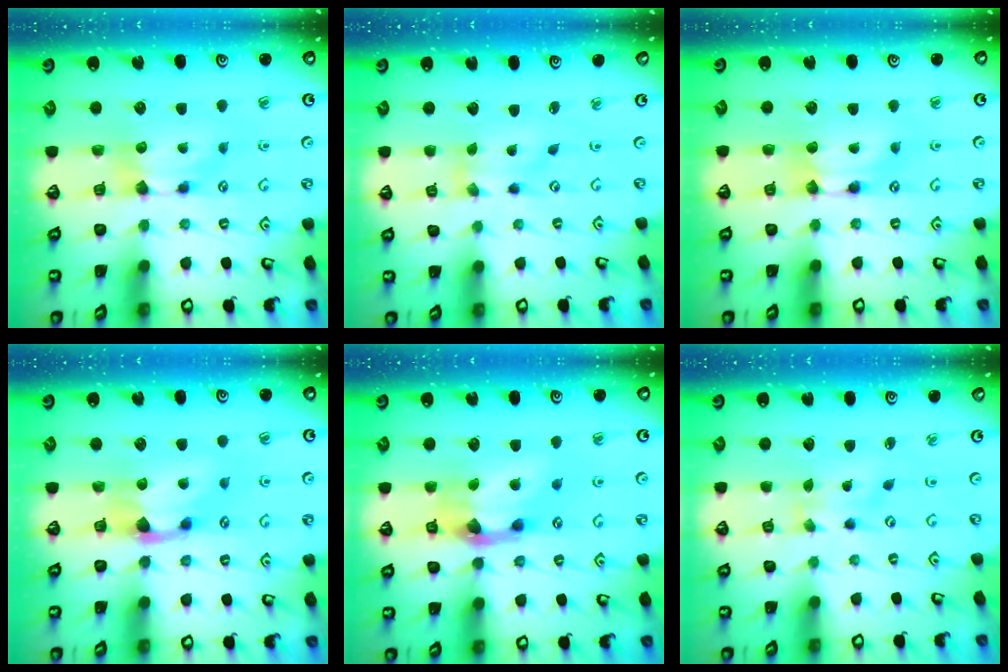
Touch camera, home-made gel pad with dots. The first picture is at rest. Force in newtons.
{"total": 1.6, "press": 1.0, "slide": 1.3}
{"total": 1.9, "press": 1.9, "slide": 0.1}
{"total": 2.0, "press": 1.2, "slide": 1.5}
{"total": 5.8, "press": 5.3, "slide": 2.4}
{"total": 2.3, "press": 2.1, "slide": 0.9}